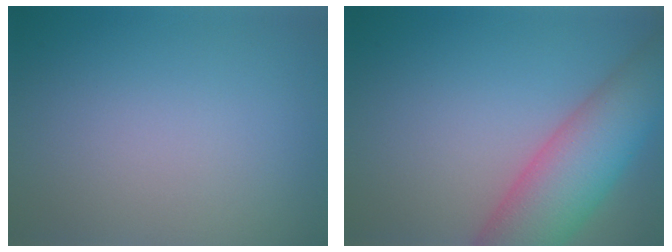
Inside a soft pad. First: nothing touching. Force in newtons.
{"total": 9.3, "press": 9.3, "slide": 0.6}